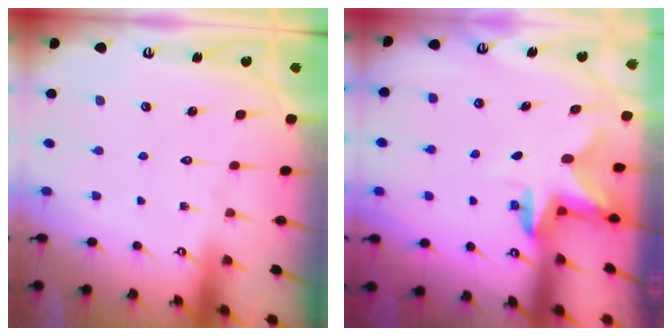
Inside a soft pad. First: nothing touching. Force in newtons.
{"total": 2.6, "press": 2.5, "slide": 0.5}